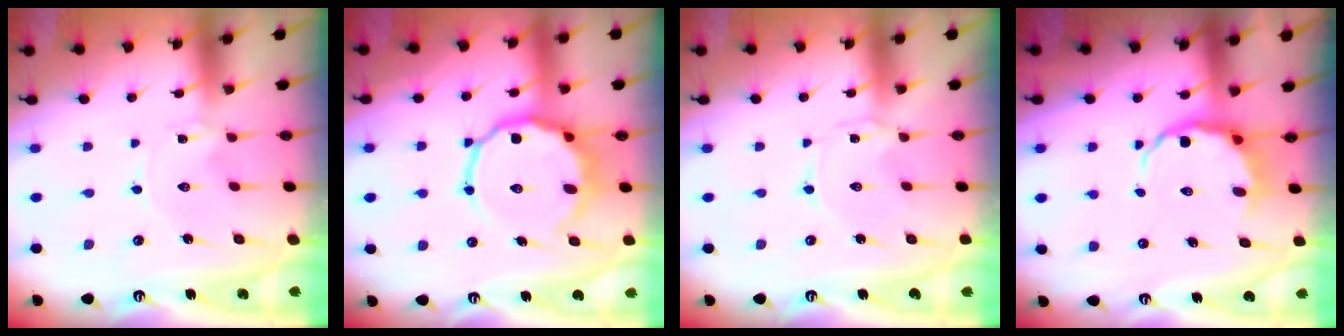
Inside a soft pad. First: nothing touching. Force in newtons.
{"total": 12.1, "press": 11.7, "slide": 3.0}
{"total": 0.5, "press": 0.4, "slide": 0.2}
{"total": 6.9, "press": 6.5, "slide": 2.2}